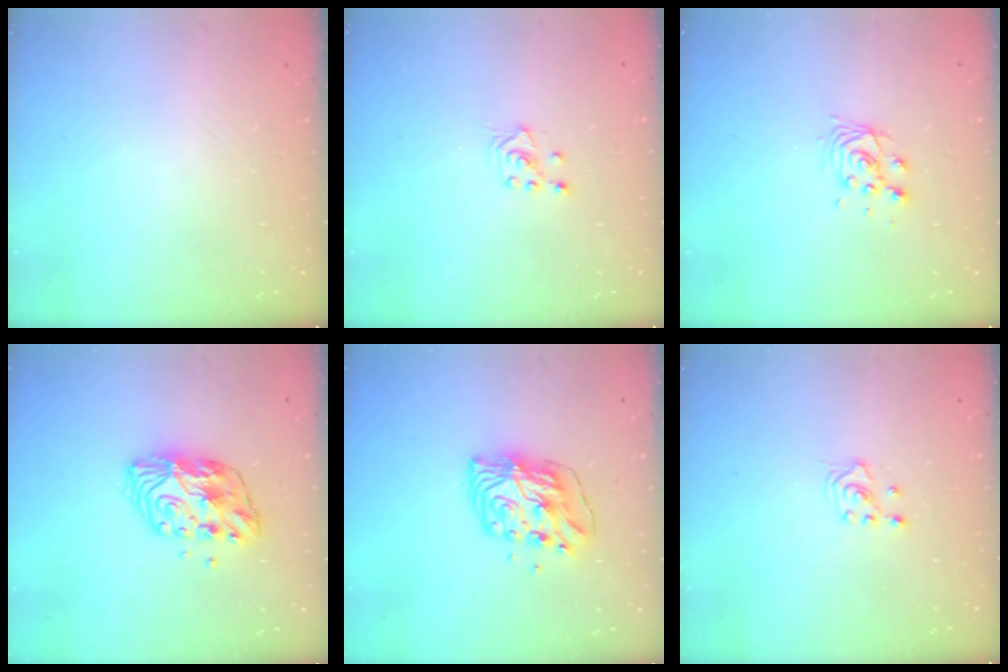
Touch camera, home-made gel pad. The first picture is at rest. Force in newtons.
{"total": 2.7, "press": 2.5, "slide": 0.9}
{"total": 6.7, "press": 6.7, "slide": 0.5}
{"total": 10.7, "press": 10.6, "slide": 0.7}
{"total": 9.7, "press": 9.6, "slide": 0.8}
{"total": 1.8, "press": 1.8, "slide": 0.2}